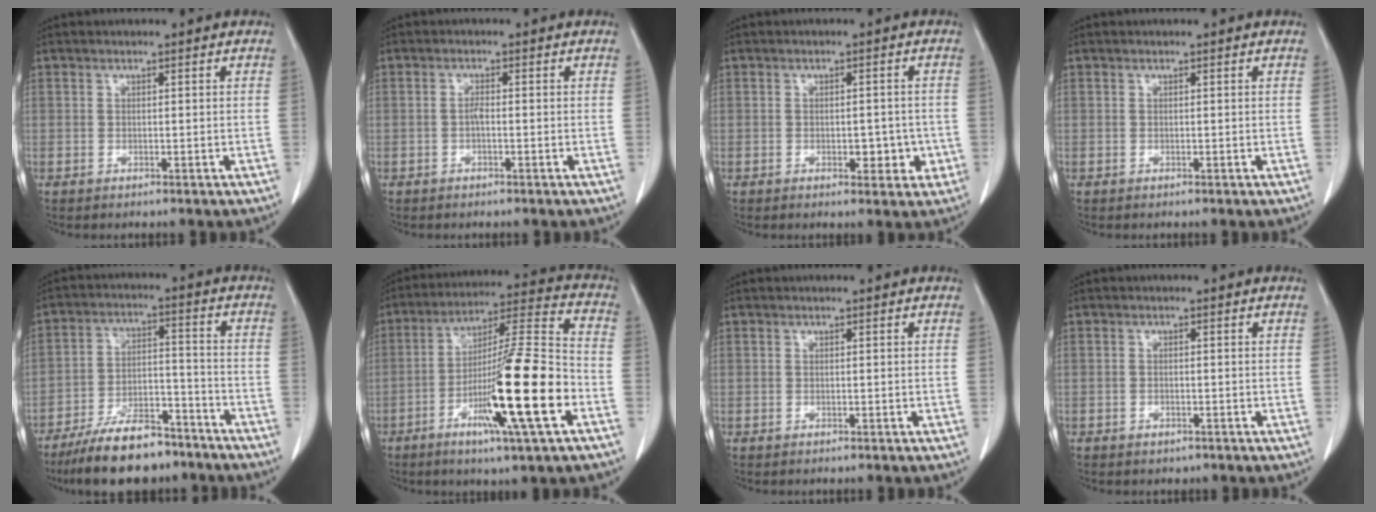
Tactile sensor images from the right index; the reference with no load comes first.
{"total": 1.1, "force": [-0.3, 0.3, 1.0], "torque": [-0.021, 0.002, -0.007]}
{"total": 3.9, "force": [-1.0, 2.2, 3.0], "torque": [-0.028, 0.004, -0.007]}
{"total": 0.0}
{"total": 13.1, "force": [-10.5, 4.6, 6.5], "torque": [-0.107, 0.009, -0.179]}
{"total": 18.6, "force": [-6.5, 0.2, 17.4], "torque": [-0.300, -0.013, -0.111]}
{"total": 0.0}
{"total": 1.0, "force": [-0.6, 0.8, 0.3], "torque": [-0.005, 0.002, -0.005]}